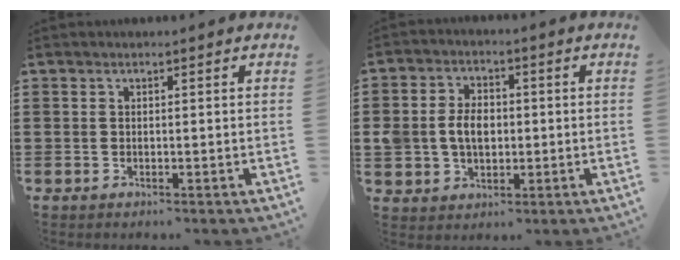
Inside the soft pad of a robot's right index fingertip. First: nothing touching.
{"total": 5.6, "force": [-0.2, 4.3, 3.7], "torque": [-0.075, 0.009, -0.010]}